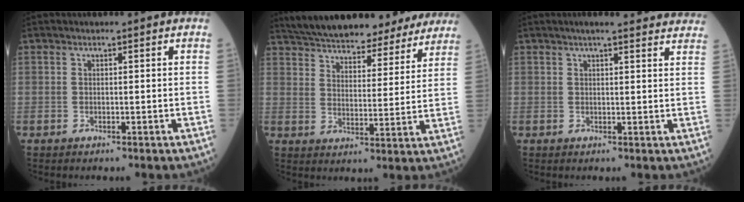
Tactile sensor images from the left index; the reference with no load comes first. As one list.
[{"total": 25.8, "force": [23.3, 6.3, 9.0], "torque": [-0.146, -0.005, 0.305]}, {"total": 12.4, "force": [11.1, 1.5, 5.3], "torque": [-0.055, 0.024, 0.118]}]